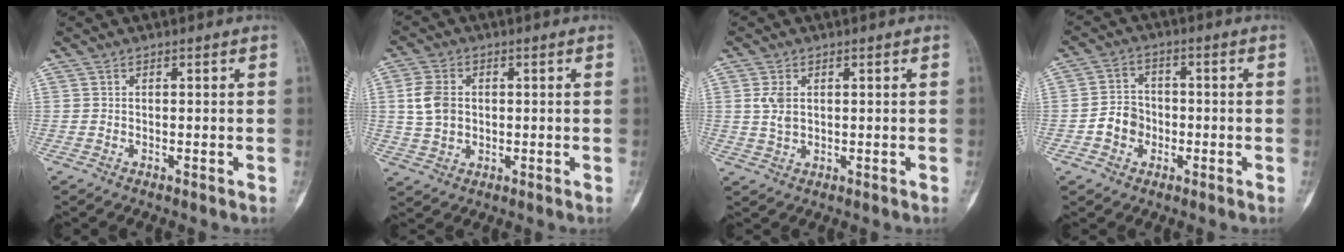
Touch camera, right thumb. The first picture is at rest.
{"total": 6.8, "force": [0.7, 5.1, 4.4], "torque": [-0.084, 0.002, 0.016]}
{"total": 3.5, "force": [0.8, 2.2, 2.6], "torque": [-0.052, -0.001, 0.019]}
{"total": 5.6, "force": [-1.7, 4.8, 2.2], "torque": [-0.012, 0.023, -0.036]}